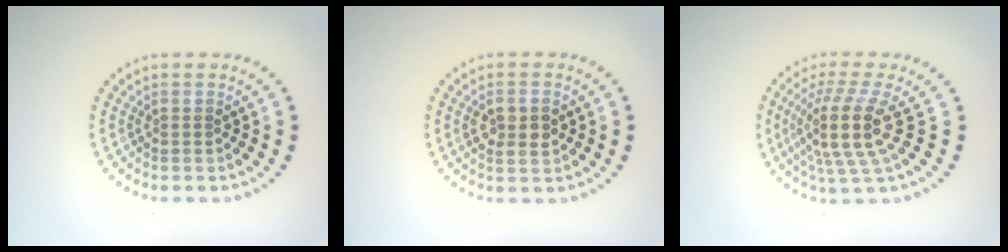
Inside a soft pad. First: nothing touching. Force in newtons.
{"total": 2.5, "press": 2.5, "slide": 0.2}
{"total": 5.0, "press": 3.7, "slide": 3.3}